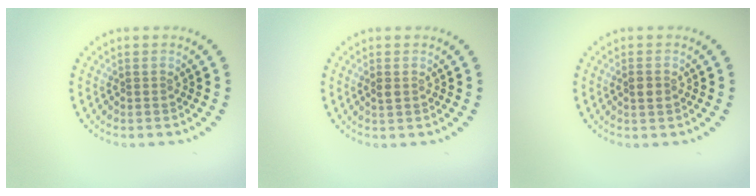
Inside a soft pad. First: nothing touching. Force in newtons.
{"total": 0.9, "press": 0.9, "slide": 0.1}
{"total": 1.2, "press": 1.2, "slide": 0.3}